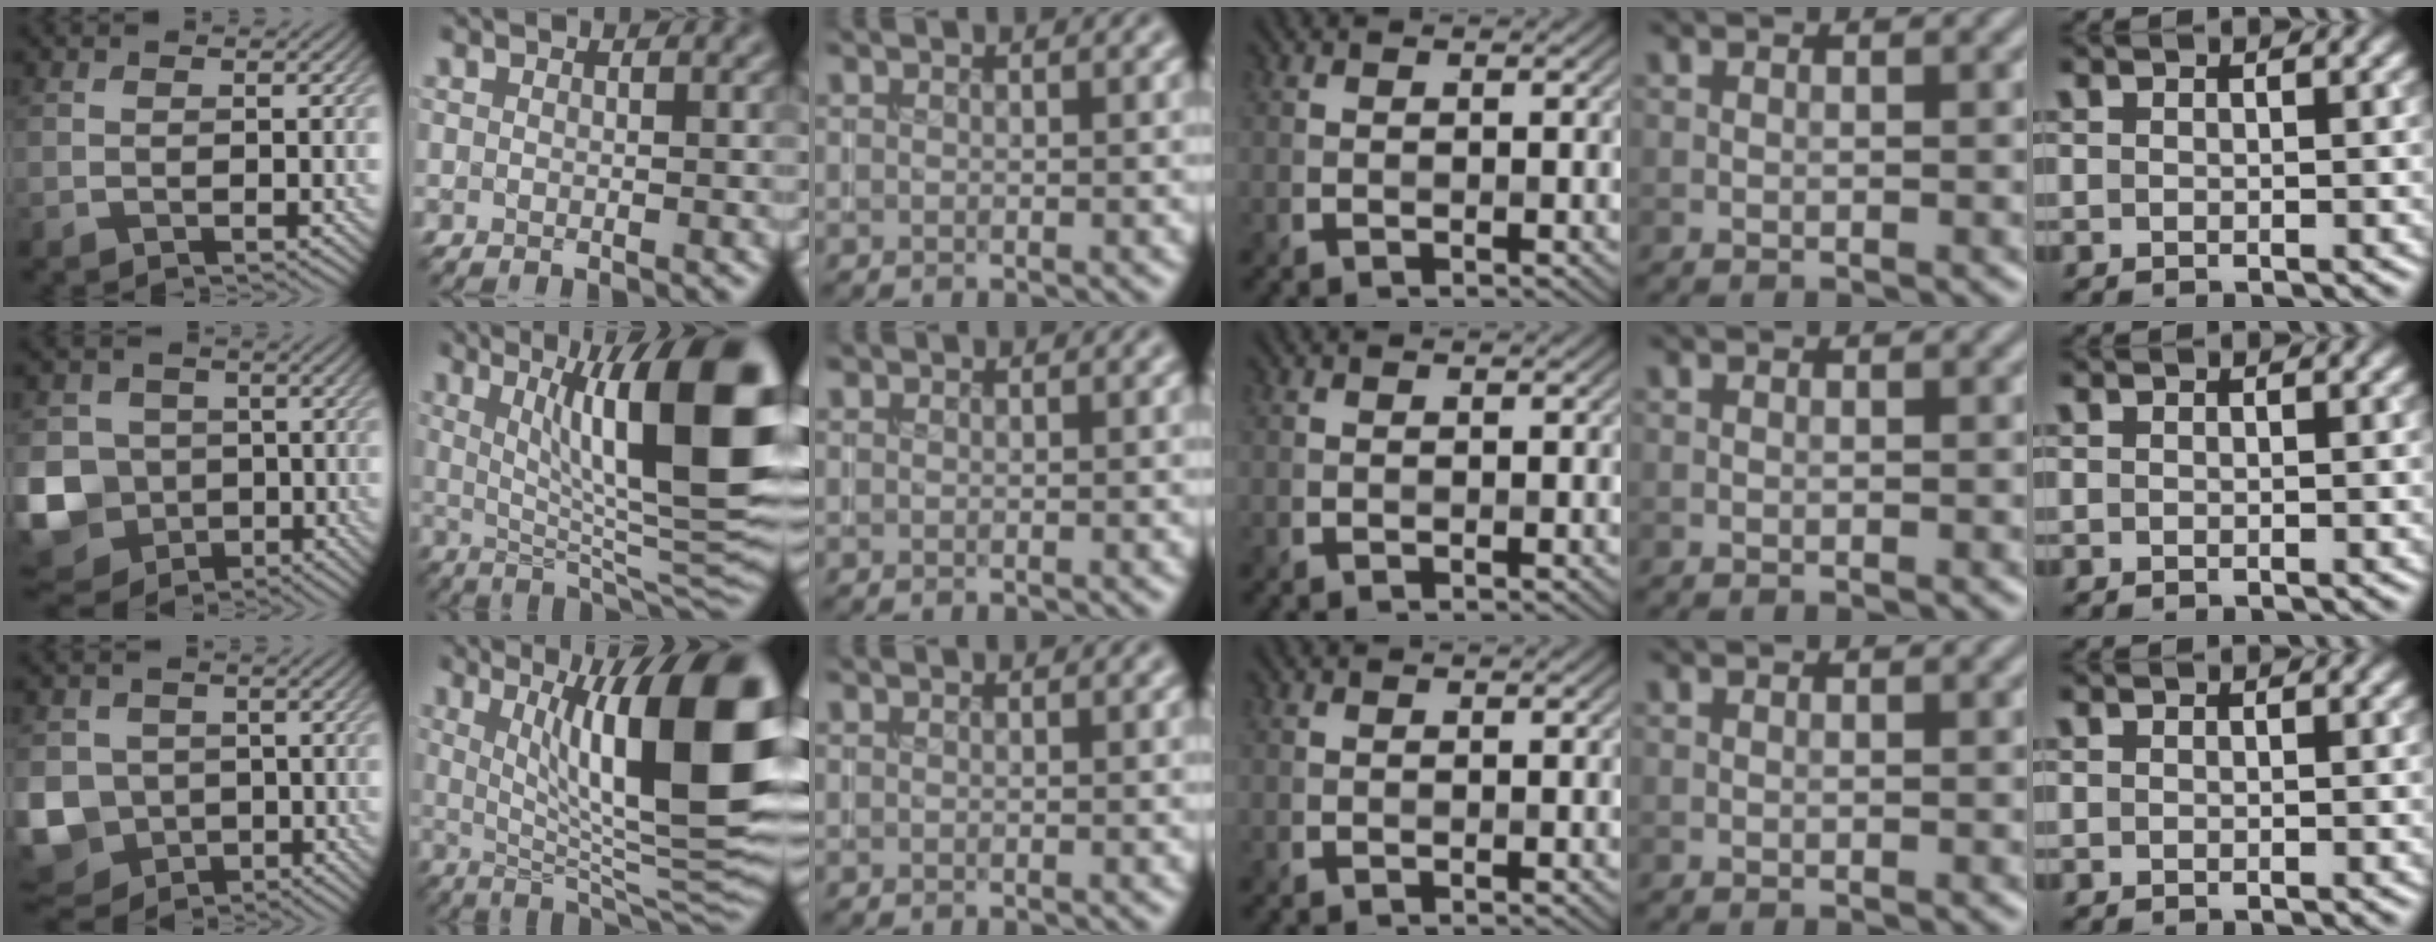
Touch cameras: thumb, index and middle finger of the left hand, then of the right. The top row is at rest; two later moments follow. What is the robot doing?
{"motion": "insert", "object": "coin"}